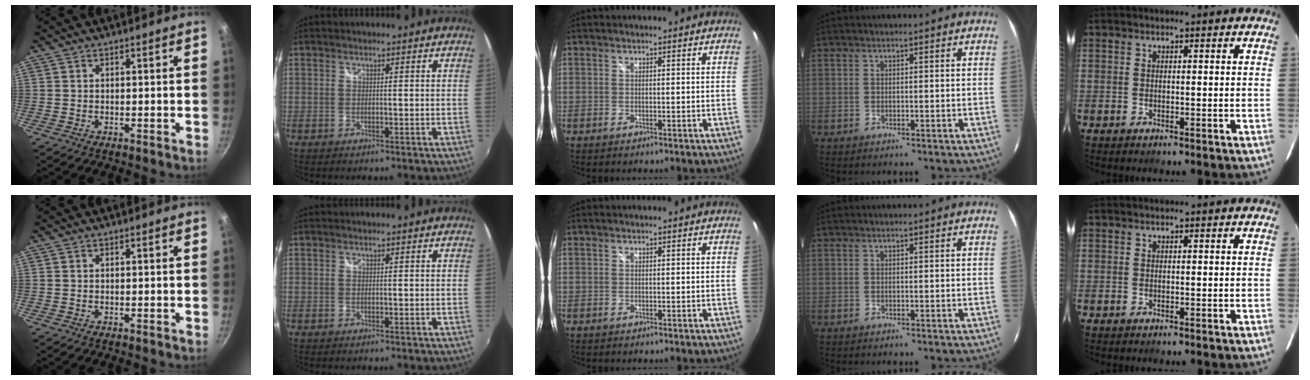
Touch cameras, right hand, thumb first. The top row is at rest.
{}